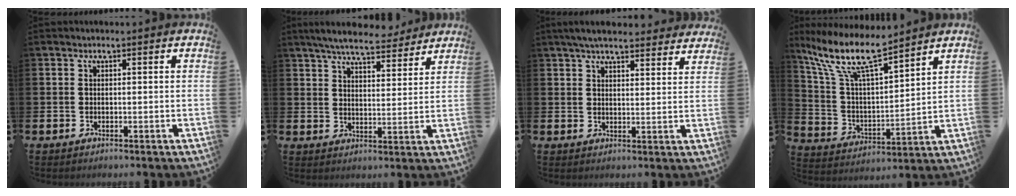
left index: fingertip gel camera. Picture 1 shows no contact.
{"total": 6.9, "force": [6.5, 1.2, 2.2], "torque": [-0.049, -0.033, 0.112]}
{"total": 5.6, "force": [5.2, 1.0, 1.8], "torque": [-0.044, -0.016, 0.096]}
{"total": 11.1, "force": [9.2, 2.0, 5.9], "torque": [-0.151, -0.050, 0.159]}